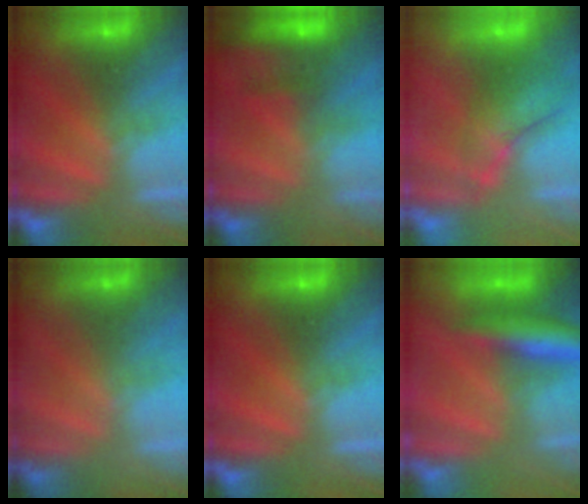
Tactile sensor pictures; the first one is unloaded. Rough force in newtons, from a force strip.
{"total": 7.9}
{"total": 2.4}
{"total": 1.5}
{"total": 0.0}
{"total": 5.8}